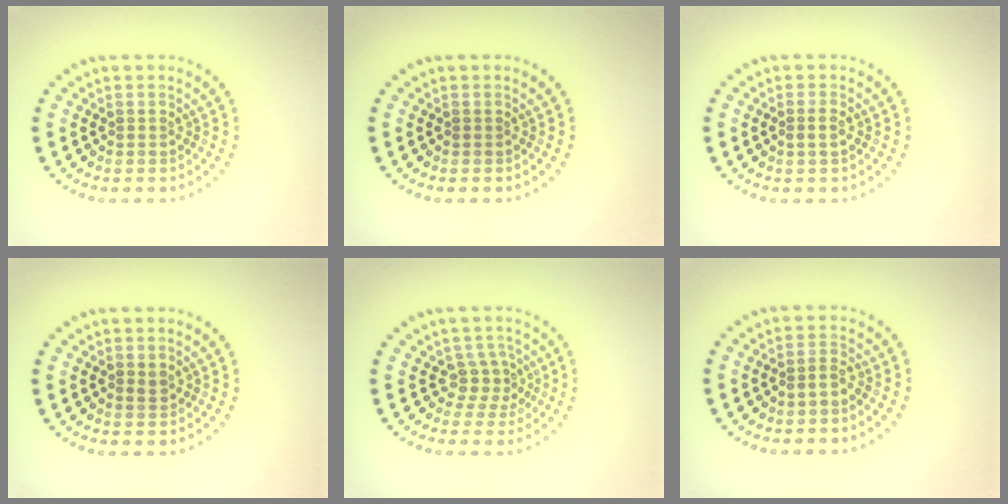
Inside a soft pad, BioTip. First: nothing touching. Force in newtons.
{"total": 0.0}
{"total": 1.1, "press": 1.0, "slide": 0.5}
{"total": 0.8, "press": 0.8, "slide": 0.3}
{"total": 2.2, "press": 1.6, "slide": 1.5}
{"total": 1.1, "press": 0.7, "slide": 0.8}